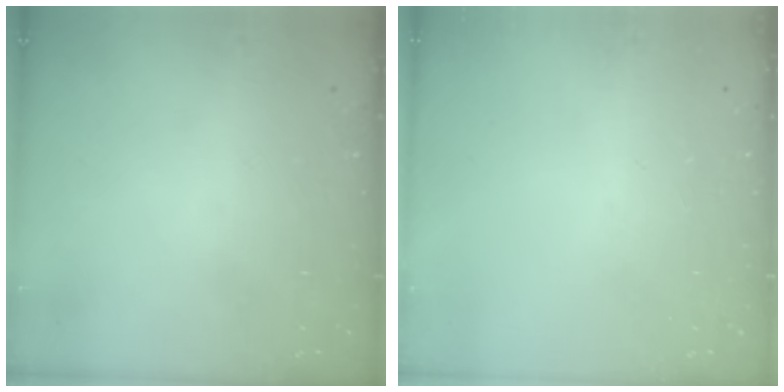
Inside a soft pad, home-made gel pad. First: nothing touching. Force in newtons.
{"total": 0.0}